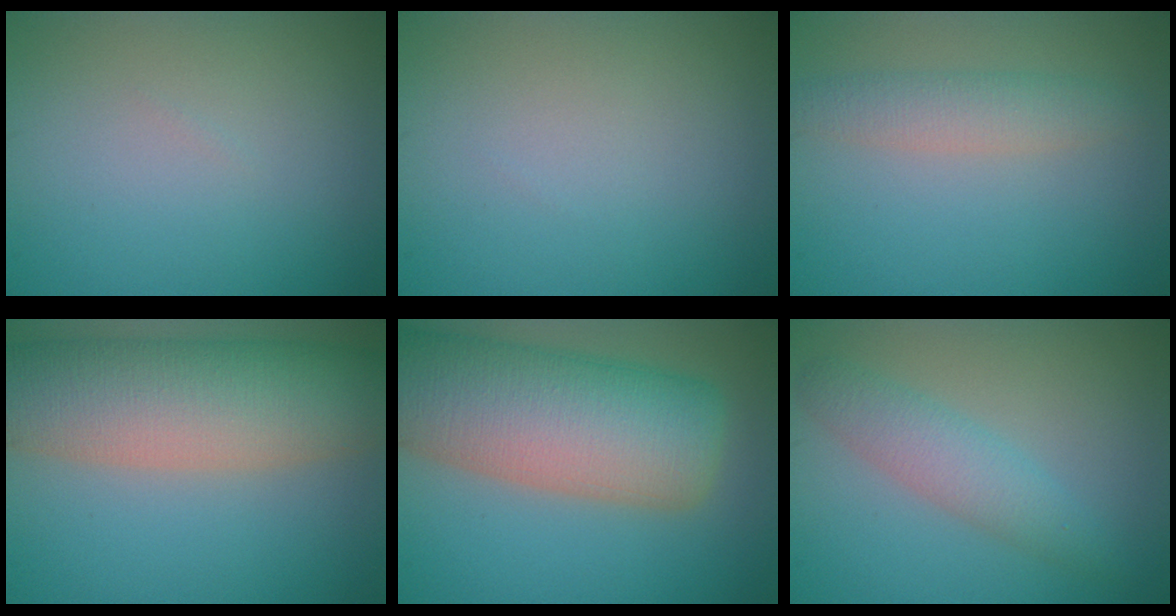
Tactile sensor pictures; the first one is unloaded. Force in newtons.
{"total": 0.0}
{"total": 2.6, "press": 2.6, "slide": 0.1}
{"total": 10.6, "press": 10.6, "slide": 0.8}
{"total": 12.7, "press": 12.7, "slide": 1.0}
{"total": 3.1, "press": 3.1, "slide": 0.1}